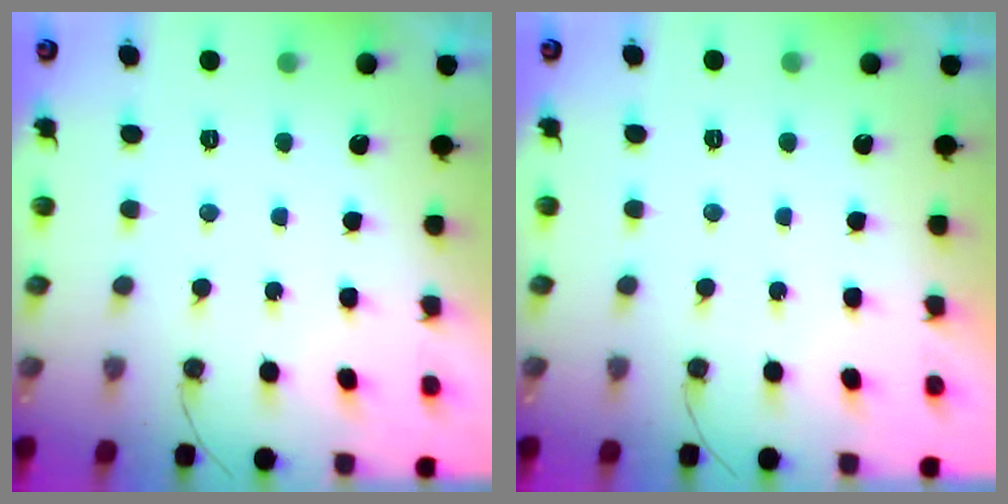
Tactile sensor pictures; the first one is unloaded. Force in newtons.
{"total": 1.7, "press": 1.7, "slide": 0.0}